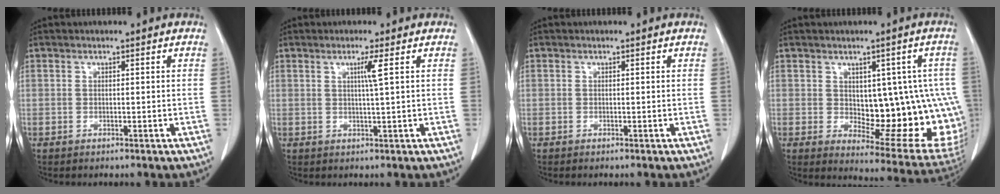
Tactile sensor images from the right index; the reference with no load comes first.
{"total": 2.5, "force": [0.8, -0.7, 2.2], "torque": [-0.043, -0.004, 0.017]}
{"total": 0.0}
{"total": 16.4, "force": [-0.6, 7.8, 14.3], "torque": [-0.125, 0.014, 0.020]}